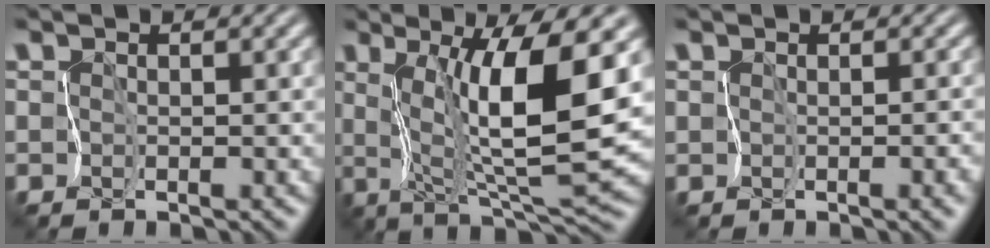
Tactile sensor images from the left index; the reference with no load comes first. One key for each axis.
{"total": 8.3, "fx": 2.2, "fy": 1.2, "fz": 7.9, "tx": -0.141, "ty": -0.017, "tz": 0.047}
{"total": 3.3, "fx": -1.2, "fy": 2.0, "fz": 2.3, "tx": -0.009, "ty": 0.005, "tz": -0.005}